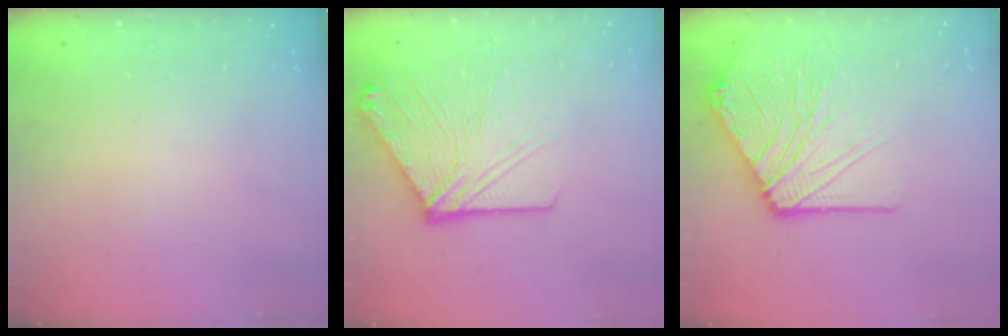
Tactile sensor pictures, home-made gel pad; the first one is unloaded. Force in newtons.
{"total": 16.4, "press": 16.2, "slide": 2.3}
{"total": 13.7, "press": 13.6, "slide": 2.1}